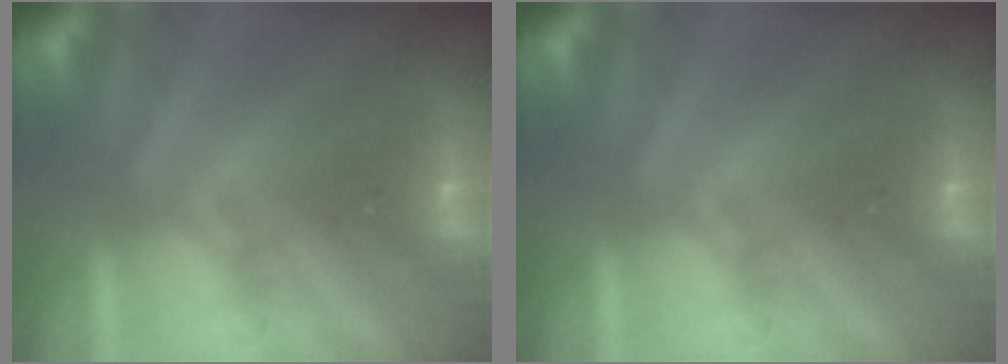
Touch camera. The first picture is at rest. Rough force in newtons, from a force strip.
{"total": 0.0}